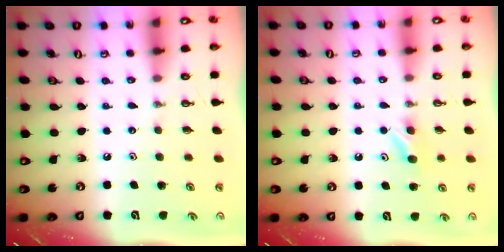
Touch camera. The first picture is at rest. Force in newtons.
{"total": 4.0, "press": 3.9, "slide": 0.6}